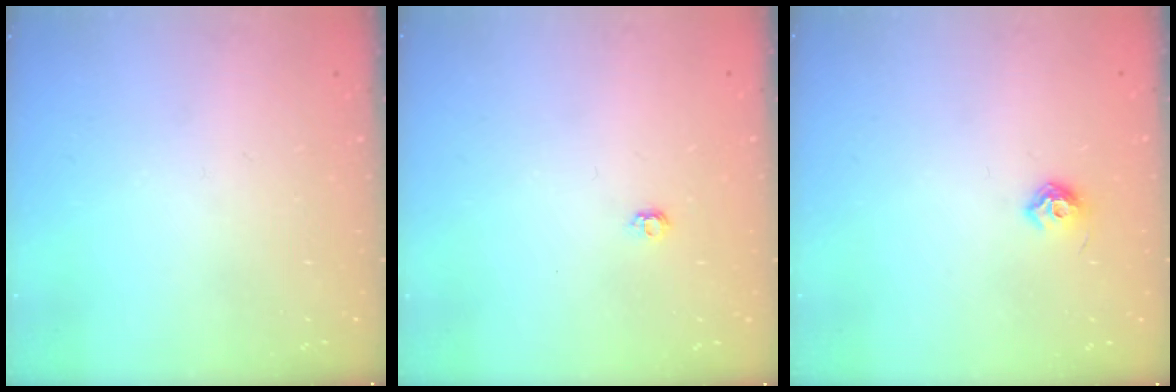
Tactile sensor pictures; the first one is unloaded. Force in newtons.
{"total": 3.9, "press": 3.8, "slide": 0.5}
{"total": 6.4, "press": 6.3, "slide": 1.1}